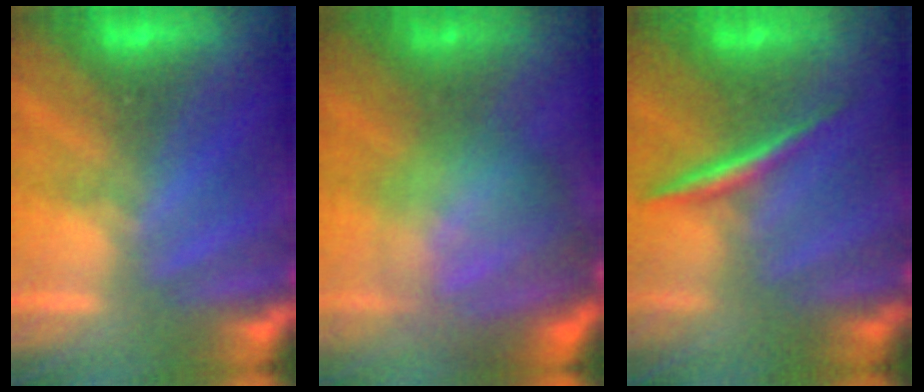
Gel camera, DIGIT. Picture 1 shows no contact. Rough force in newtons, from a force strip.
{"total": 8.6}
{"total": 1.7}